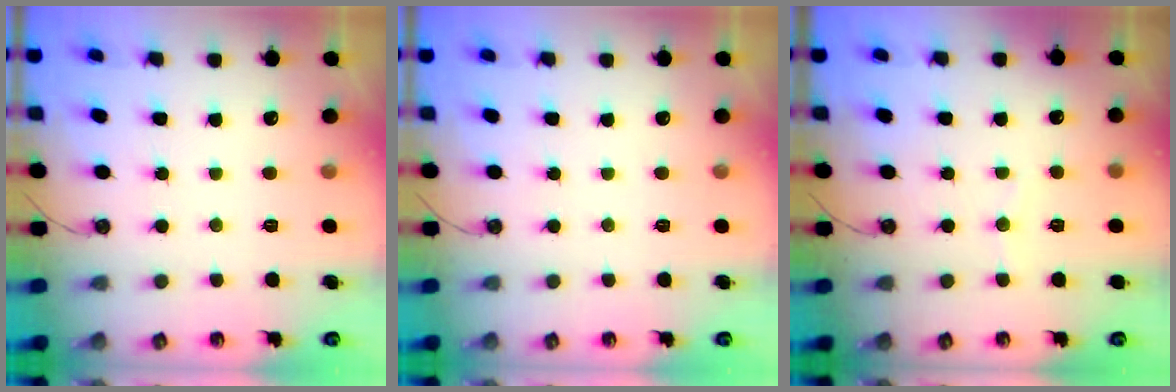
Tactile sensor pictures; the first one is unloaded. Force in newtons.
{"total": 0.0}
{"total": 3.8, "press": 3.5, "slide": 1.4}